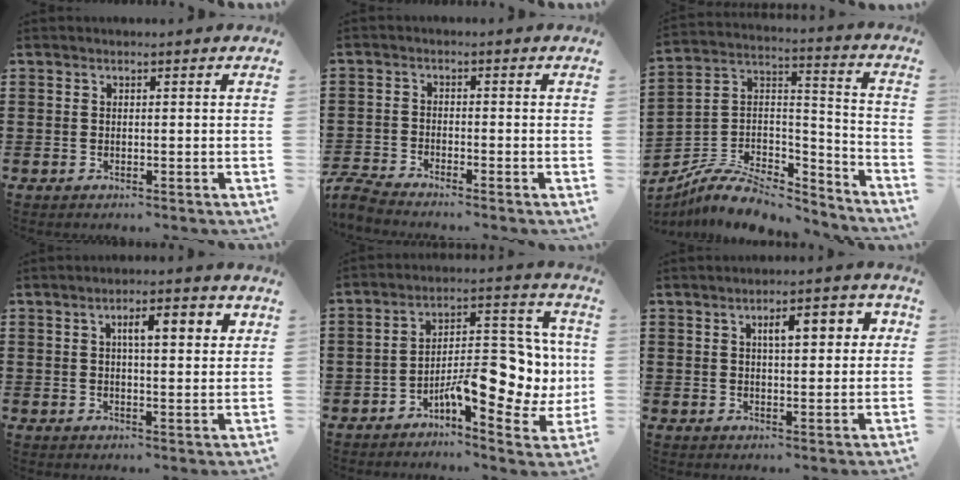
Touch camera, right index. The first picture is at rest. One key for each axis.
{"total": 3.1, "fx": -3.1, "fy": 0.0, "fz": 0.4, "tx": -0.024, "ty": -0.003, "tz": -0.069}
{"total": 8.3, "fx": -6.3, "fy": 3.7, "fz": 3.9, "tx": -0.076, "ty": 0.019, "tz": -0.120}
{"total": 5.2, "fx": 1.7, "fy": 1.6, "fz": 4.7, "tx": -0.080, "ty": 0.004, "tz": 0.021}
{"total": 11.1, "fx": -2.6, "fy": 5.0, "fz": 9.6, "tx": -0.135, "ty": -0.004, "tz": -0.045}
{"total": 5.3, "fx": 1.6, "fy": 1.9, "fz": 4.7, "tx": -0.072, "ty": 0.002, "tz": 0.019}